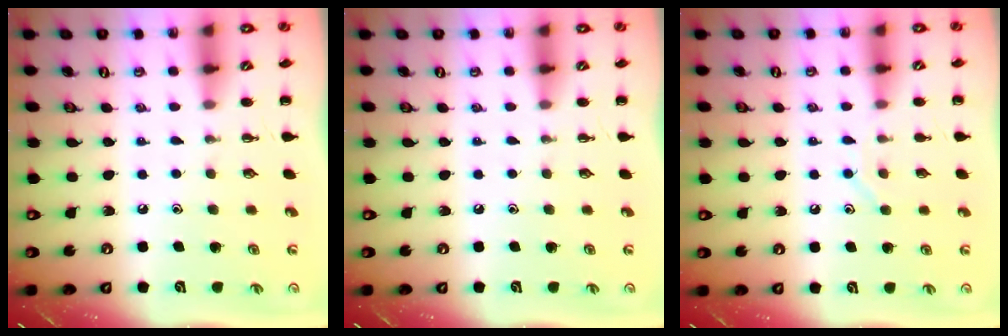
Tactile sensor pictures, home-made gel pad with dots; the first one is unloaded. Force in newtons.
{"total": 0.0}
{"total": 6.7, "press": 6.6, "slide": 1.1}